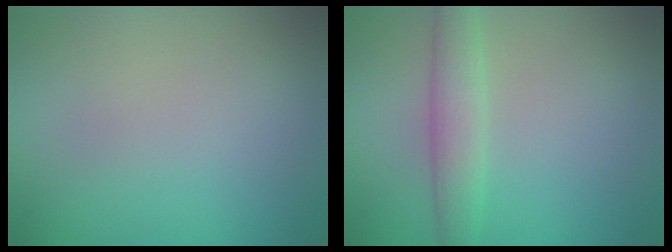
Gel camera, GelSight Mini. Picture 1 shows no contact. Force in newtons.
{"total": 3.0, "press": 3.0, "slide": 0.0}